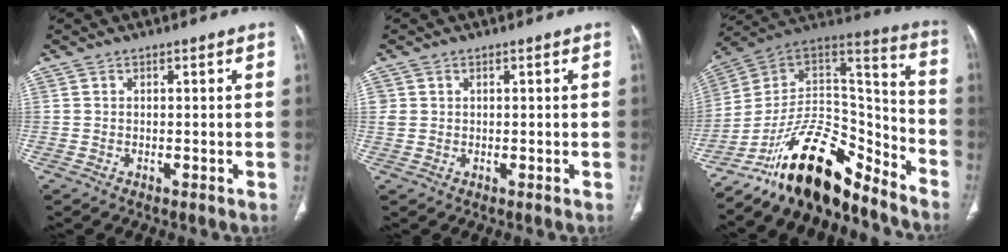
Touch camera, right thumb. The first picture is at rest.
{"total": 1.8, "force": [0.3, 1.7, 0.4], "torque": [0.003, 0.001, 0.009]}
{"total": 20.6, "force": [-15.8, 7.9, 10.5], "torque": [-0.133, 0.128, -0.273]}